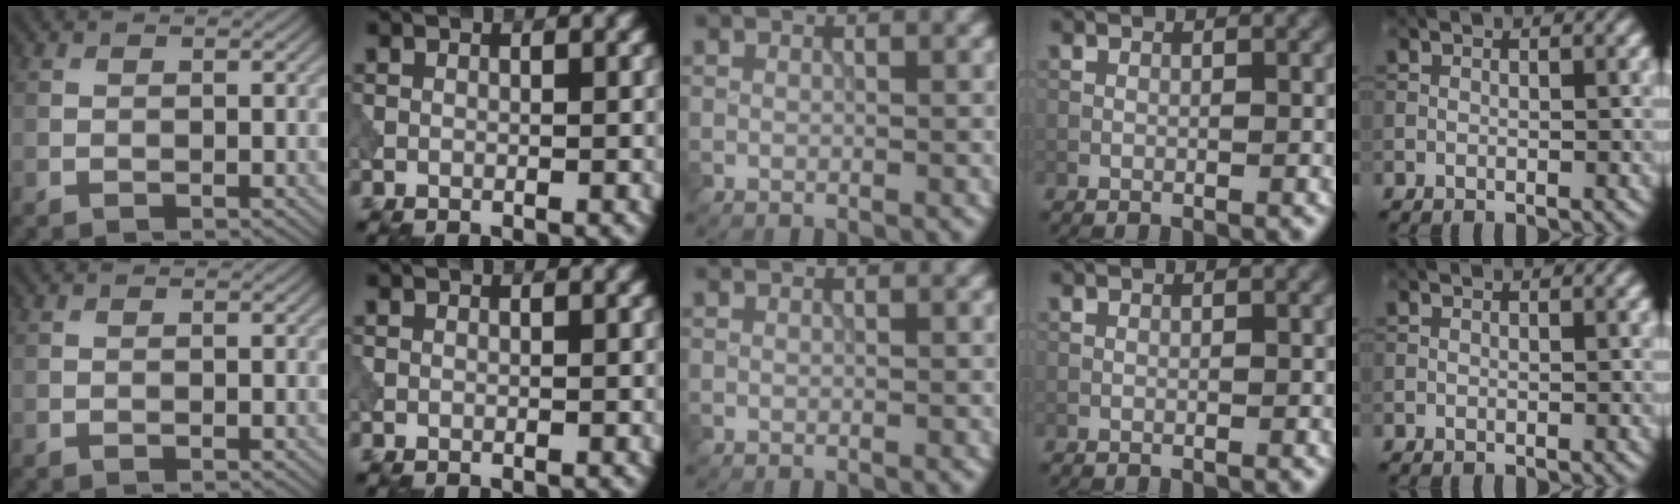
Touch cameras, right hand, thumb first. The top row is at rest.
{}